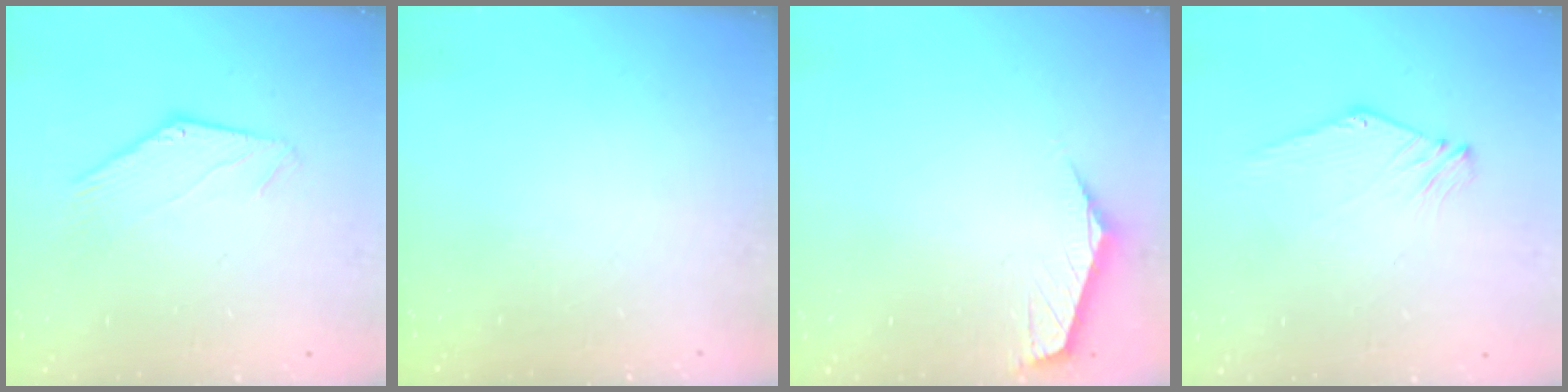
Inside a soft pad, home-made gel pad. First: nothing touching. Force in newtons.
{"total": 0.0}
{"total": 1.3, "press": 1.2, "slide": 0.5}
{"total": 0.6, "press": 0.5, "slide": 0.3}